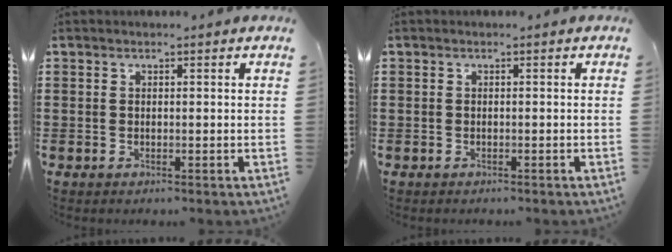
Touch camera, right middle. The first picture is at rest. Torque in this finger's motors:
{"motor_torque": [-0.98, 1.08, -0.63, -0.21]}